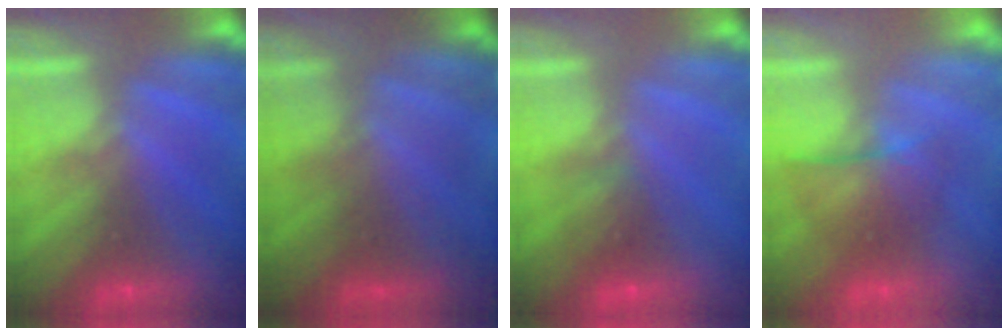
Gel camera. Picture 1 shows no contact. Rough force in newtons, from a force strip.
{"total": 4.7}
{"total": 1.5}
{"total": 2.2}